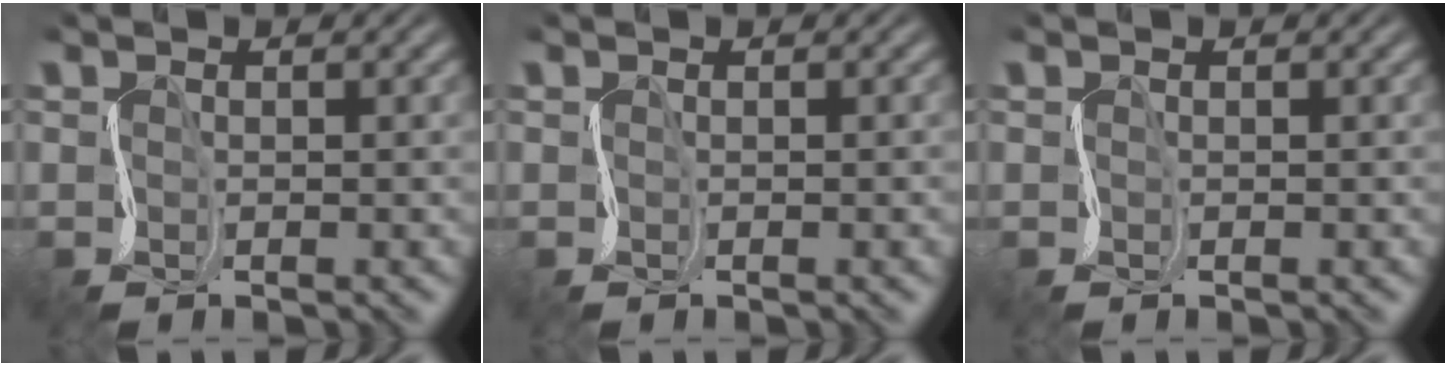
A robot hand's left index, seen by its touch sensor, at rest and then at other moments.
{"total": 0.7, "force": [-0.2, 0.2, 0.6], "torque": [-0.001, 0.001, -0.007]}
{"total": 0.0}